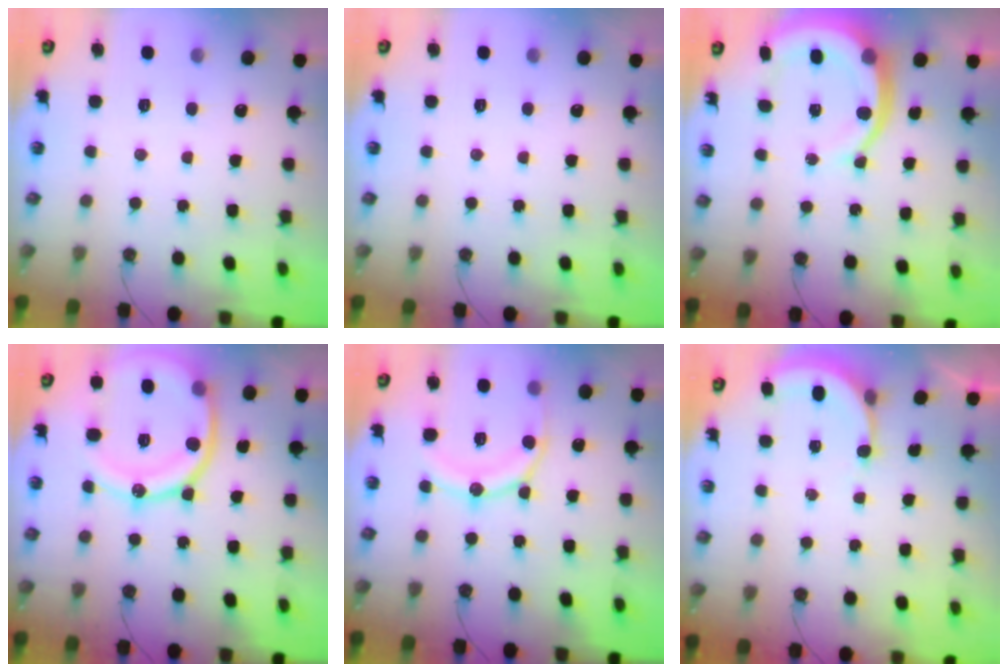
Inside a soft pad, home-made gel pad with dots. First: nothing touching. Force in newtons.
{"total": 0.0}
{"total": 10.4, "press": 10.4, "slide": 1.3}
{"total": 20.4, "press": 20.2, "slide": 2.4}
{"total": 14.6, "press": 14.5, "slide": 1.6}
{"total": 3.7, "press": 3.7, "slide": 0.2}